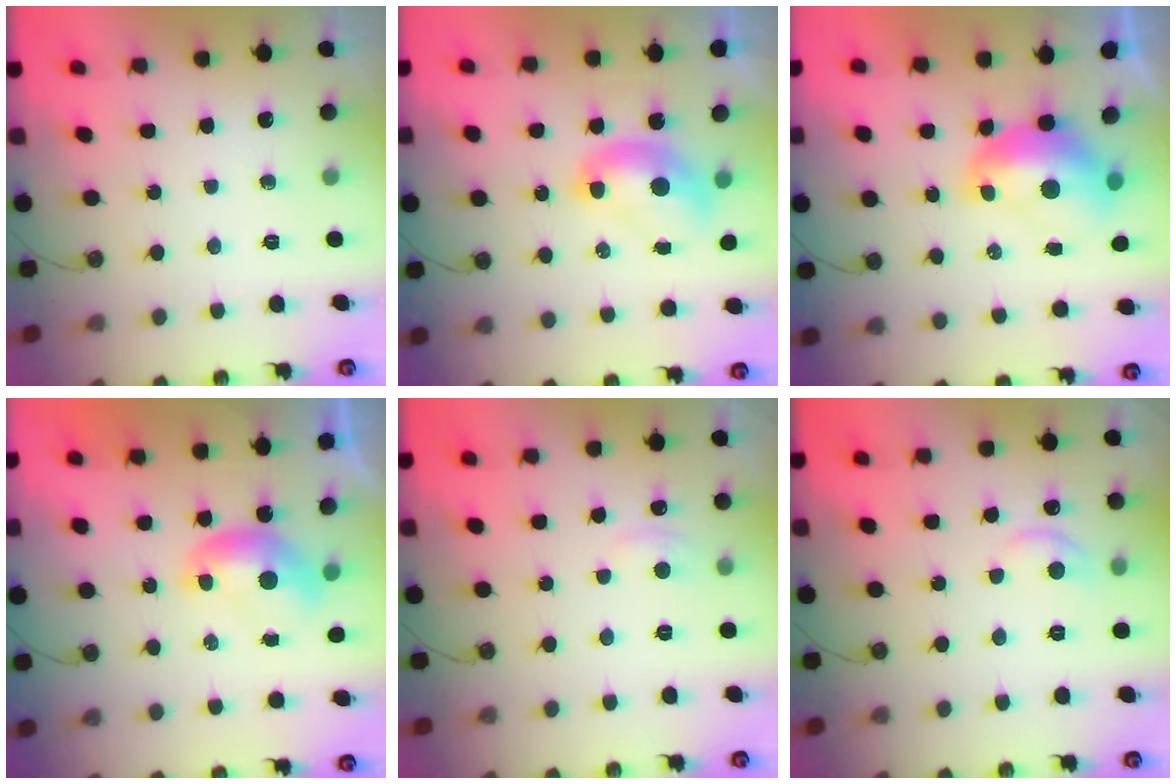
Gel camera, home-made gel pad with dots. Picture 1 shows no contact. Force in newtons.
{"total": 2.0, "press": 2.0, "slide": 0.2}
{"total": 2.8, "press": 2.7, "slide": 0.7}
{"total": 0.0}
{"total": 3.1, "press": 3.0, "slide": 0.3}
{"total": 2.2, "press": 2.0, "slide": 0.9}